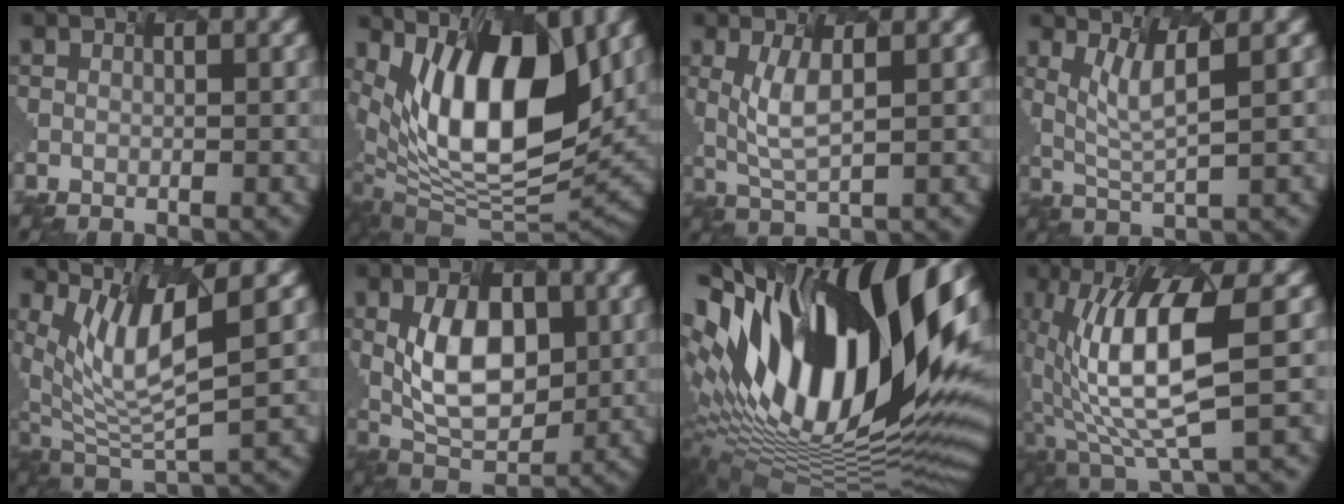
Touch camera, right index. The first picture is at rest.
{"total": 12.8, "force": [4.2, 5.4, 10.8], "torque": [-0.181, -0.002, 0.072]}
{"total": 3.1, "force": [0.0, 0.8, 3.0], "torque": [-0.079, -0.005, 0.008]}
{"total": 3.0, "force": [0.9, 0.3, 2.8], "torque": [-0.072, -0.008, 0.030]}
{"total": 6.8, "force": [3.0, 1.4, 5.9], "torque": [-0.126, -0.001, 0.071]}
{"total": 6.8, "force": [-0.2, 4.2, 5.4], "torque": [-0.106, -0.003, 0.000]}
{"total": 18.3, "force": [3.2, 8.1, 16.1], "torque": [-0.282, -0.001, 0.045]}
{"total": 9.6, "force": [-0.2, 2.6, 9.2], "torque": [-0.176, -0.007, 0.003]}